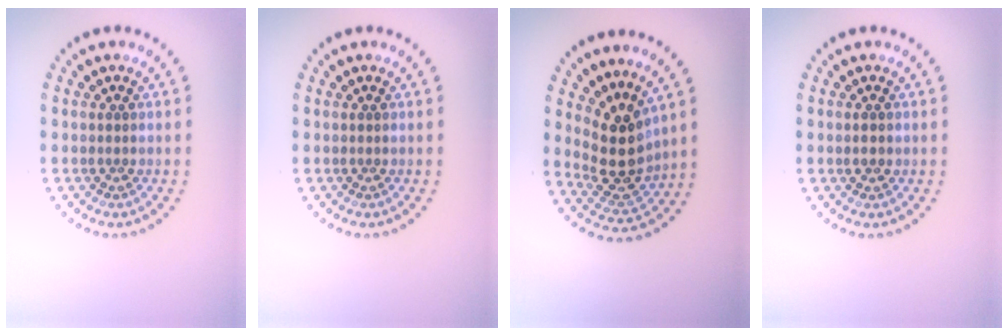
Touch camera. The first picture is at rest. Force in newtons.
{"total": 0.0}
{"total": 4.4, "press": 3.7, "slide": 2.3}
{"total": 1.2, "press": 1.2, "slide": 0.1}